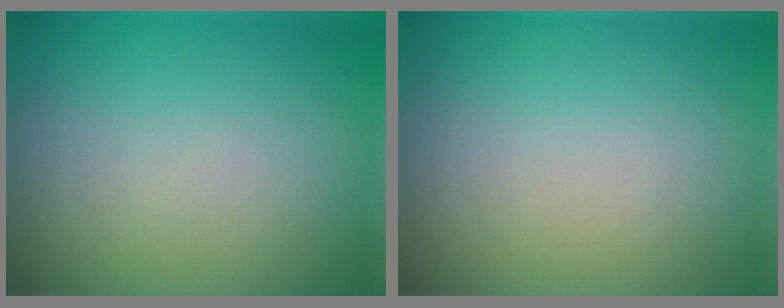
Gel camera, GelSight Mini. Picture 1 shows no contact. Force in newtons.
{"total": 0.0}